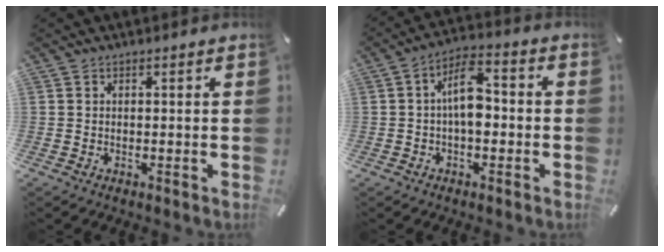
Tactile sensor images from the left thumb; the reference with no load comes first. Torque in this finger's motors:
{"motor_torque": [-0.14, 0.69, 0.11, -0.10, 0.35]}